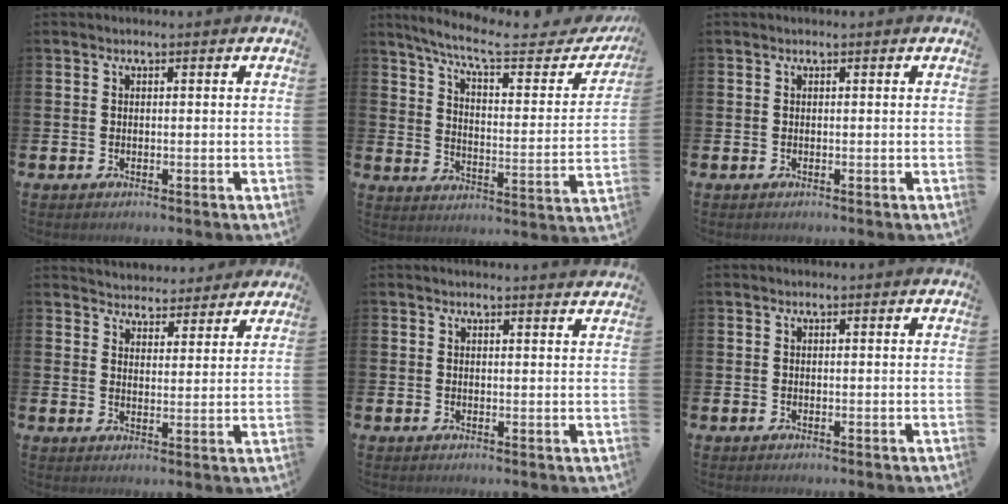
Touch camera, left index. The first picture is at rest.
{"total": 8.9, "force": [7.6, 1.5, 4.4], "torque": [-0.111, -0.043, 0.124]}
{"total": 0.0}
{"total": 4.2, "force": [4.1, 1.0, -0.5], "torque": [-0.005, -0.029, 0.071]}
{"total": 1.4, "force": [1.4, -0.1, 0.1], "torque": [0.010, -0.011, 0.023]}
{"total": 0.0}